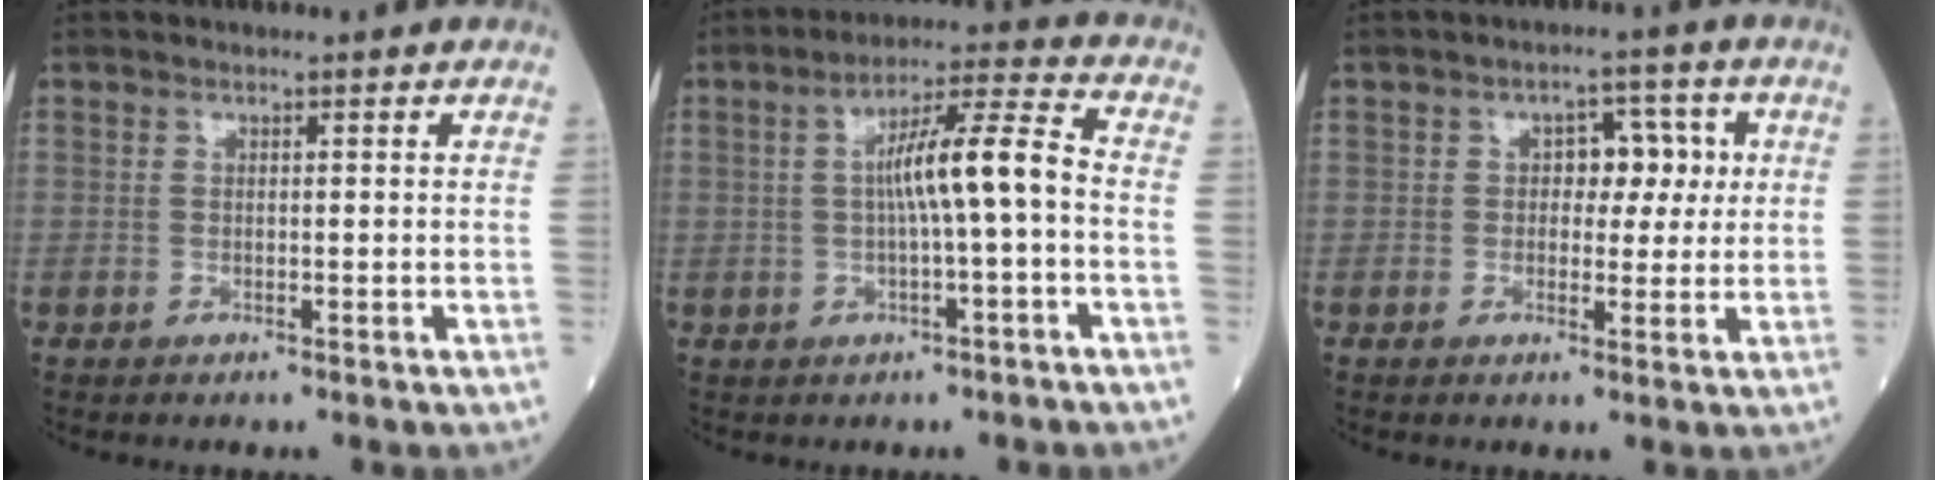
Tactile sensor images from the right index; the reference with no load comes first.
{"total": 8.9, "force": [-0.4, 0.3, 8.9], "torque": [-0.149, 0.023, -0.011]}
{"total": 5.1, "force": [0.8, 3.1, 4.0], "torque": [-0.049, 0.017, 0.012]}